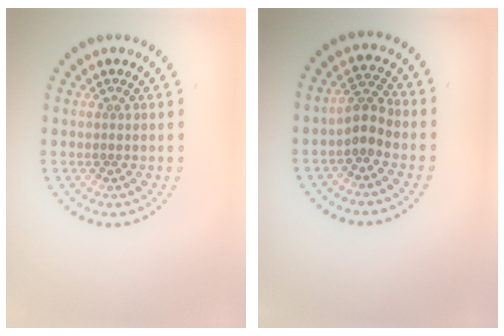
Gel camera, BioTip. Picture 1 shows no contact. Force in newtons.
{"total": 2.4, "press": 2.2, "slide": 1.0}